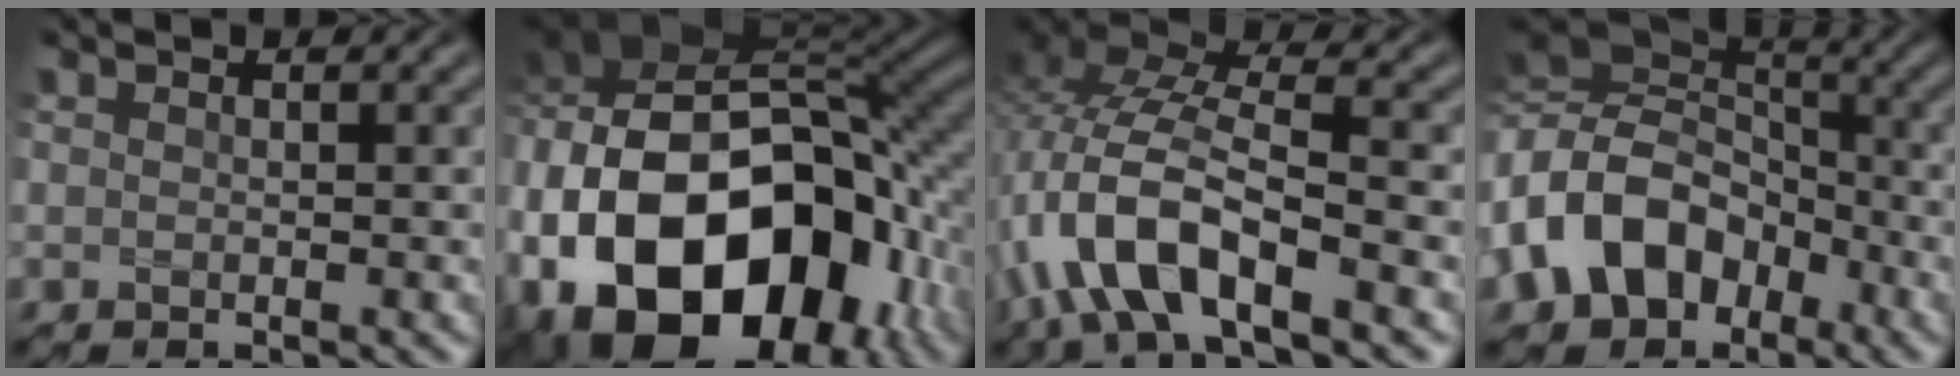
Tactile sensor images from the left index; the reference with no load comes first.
{"total": 21.0, "force": [-5.9, 14.4, 14.2], "torque": [-0.295, -0.014, -0.086]}
{"total": 10.4, "force": [-4.6, 4.2, 8.3], "torque": [-0.175, 0.009, -0.094]}
{"total": 13.0, "force": [-3.8, 10.0, 7.3], "torque": [-0.179, -0.006, -0.087]}